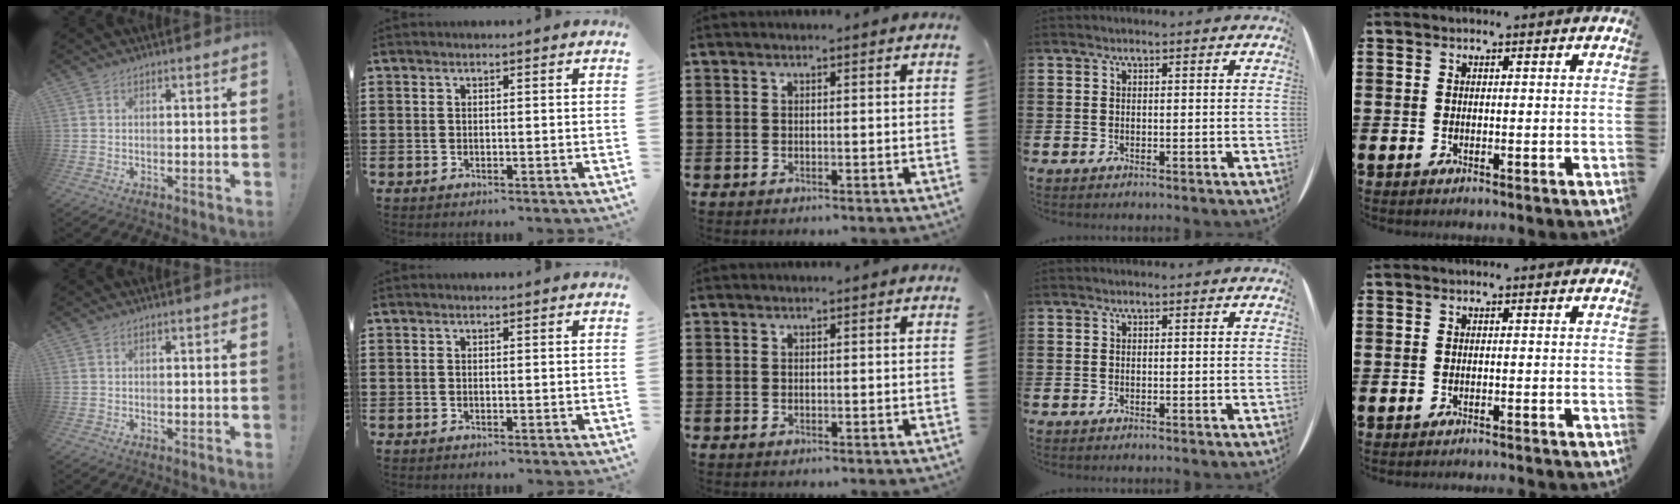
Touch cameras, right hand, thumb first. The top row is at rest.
{"little": {"total": 0.6, "force": [-0.6, -0.1, 0.0], "torque": [0.001, 0.000, -0.013]}}